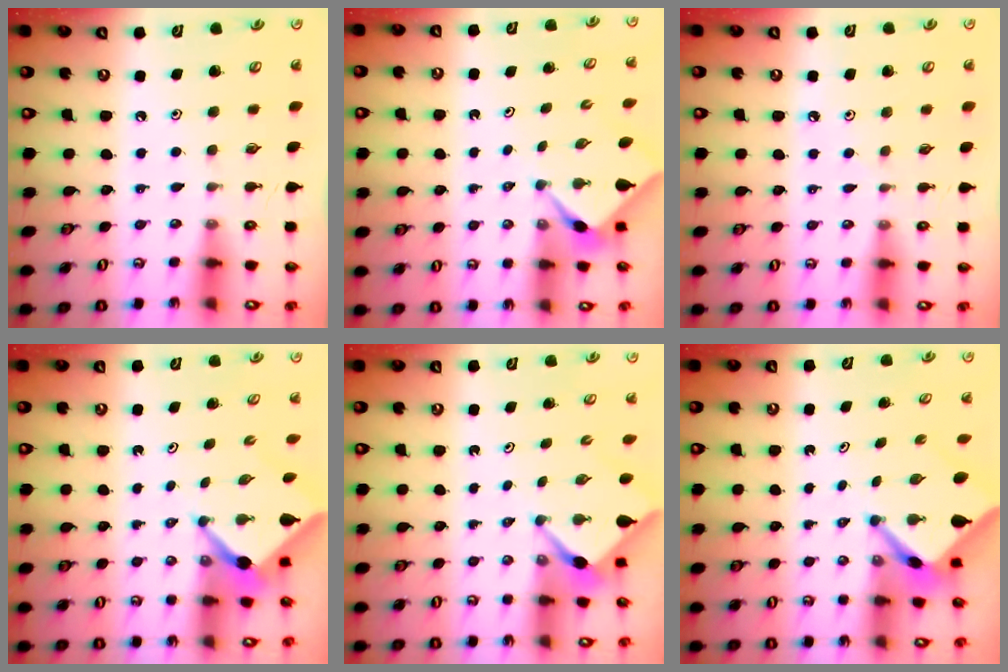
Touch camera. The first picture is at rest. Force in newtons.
{"total": 2.3, "press": 2.2, "slide": 0.3}
{"total": 3.0, "press": 2.9, "slide": 0.4}
{"total": 3.4, "press": 3.4, "slide": 0.2}
{"total": 2.4, "press": 2.4, "slide": 0.2}
{"total": 3.6, "press": 3.6, "slide": 0.2}